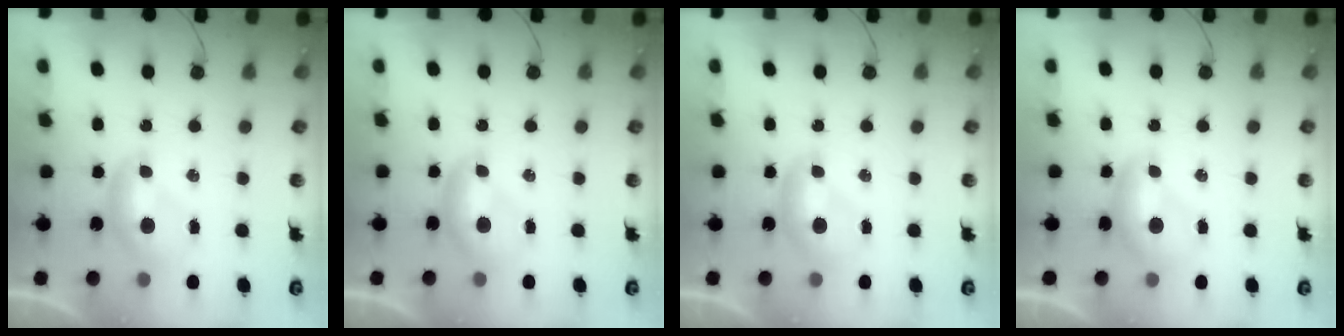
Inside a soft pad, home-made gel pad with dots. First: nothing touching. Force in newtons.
{"total": 0.0}
{"total": 0.0}
{"total": 0.9, "press": 0.6, "slide": 0.6}